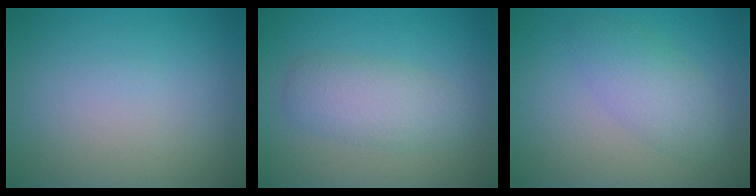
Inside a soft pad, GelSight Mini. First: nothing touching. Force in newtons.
{"total": 3.4, "press": 3.4, "slide": 0.1}
{"total": 3.1, "press": 3.1, "slide": 0.0}